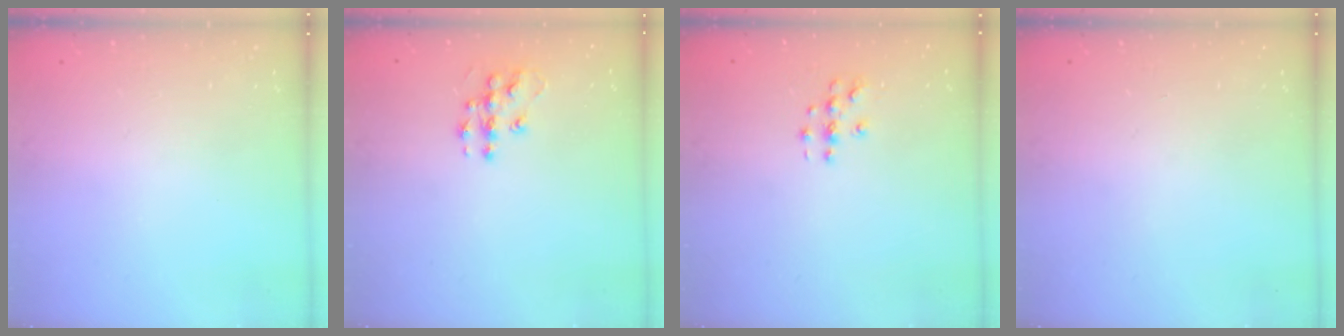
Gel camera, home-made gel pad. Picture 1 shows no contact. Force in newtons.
{"total": 9.6, "press": 9.6, "slide": 0.5}
{"total": 3.9, "press": 3.9, "slide": 0.5}
{"total": 0.0}